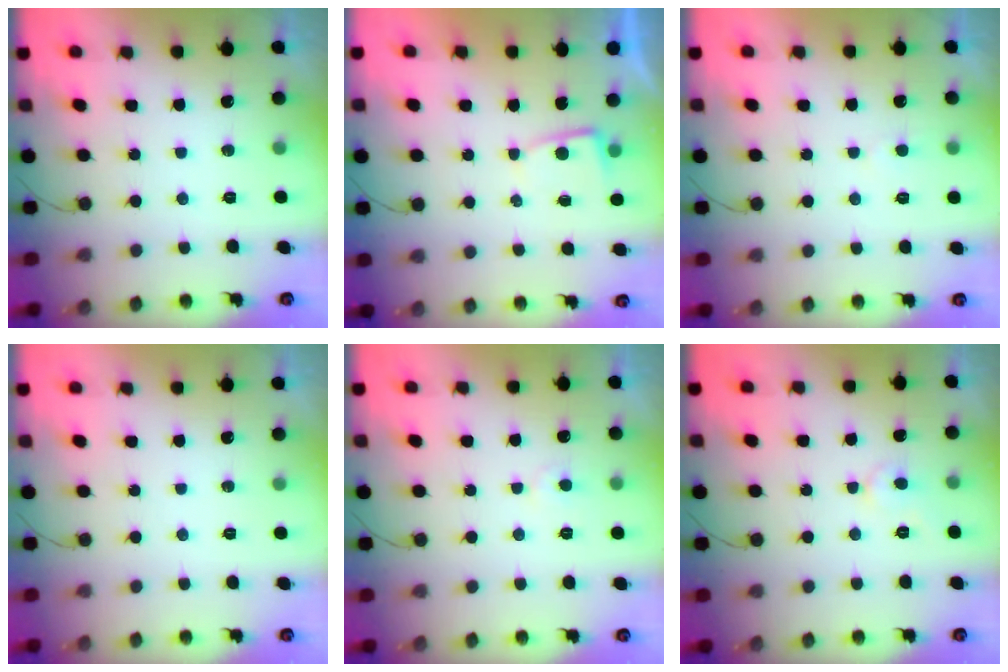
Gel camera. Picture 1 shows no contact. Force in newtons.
{"total": 2.2, "press": 2.2, "slide": 0.4}
{"total": 2.6, "press": 2.6, "slide": 0.4}
{"total": 0.0}
{"total": 4.4, "press": 4.4, "slide": 0.4}
{"total": 3.6, "press": 3.6, "slide": 0.3}